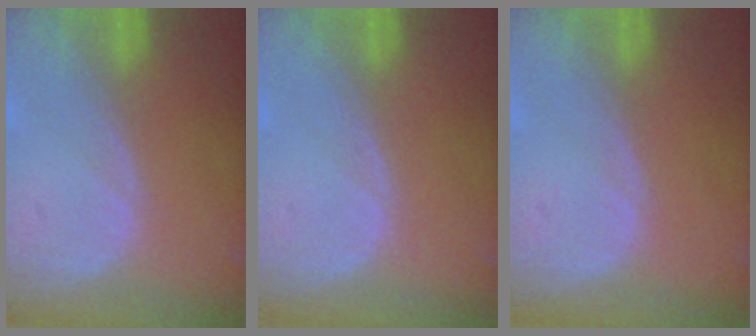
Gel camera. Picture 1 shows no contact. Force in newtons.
{"total": 0.0}
{"total": 0.0}